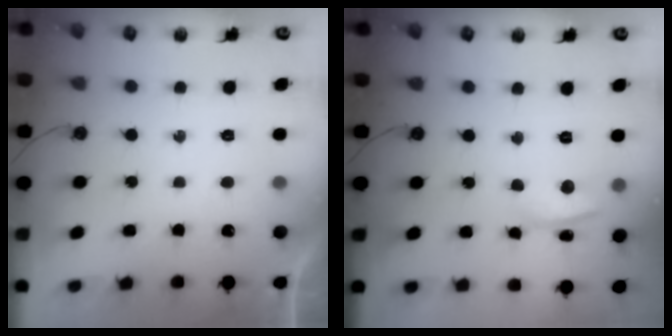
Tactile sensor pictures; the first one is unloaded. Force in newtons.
{"total": 7.8, "press": 2.9, "slide": 7.2}